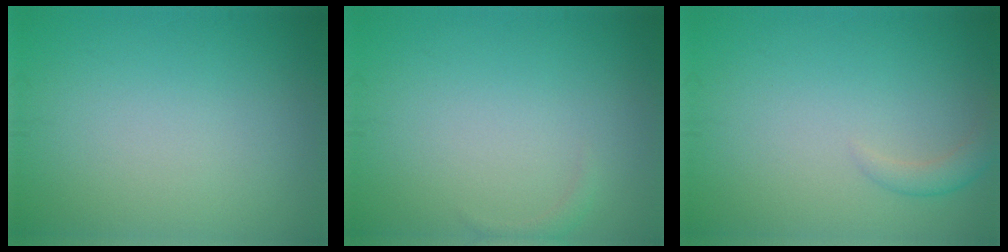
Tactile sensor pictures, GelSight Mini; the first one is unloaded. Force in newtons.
{"total": 0.7, "press": 0.7, "slide": 0.1}
{"total": 1.5, "press": 1.5, "slide": 0.1}